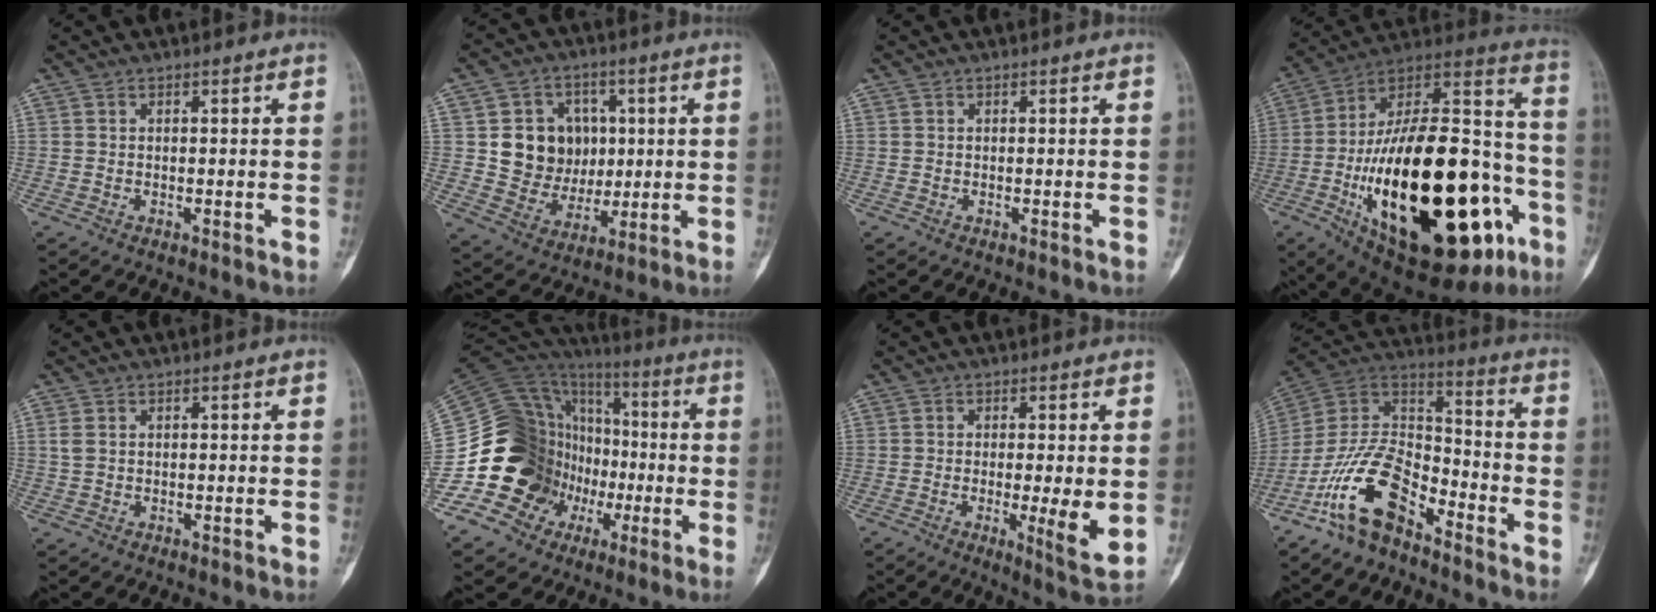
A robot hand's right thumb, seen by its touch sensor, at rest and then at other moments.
{"total": 12.5, "force": [1.9, 11.1, 5.4], "torque": [-0.032, 0.000, 0.046]}
{"total": 0.0}
{"total": 44.9, "force": [-13.0, 19.6, 38.3], "torque": [-0.594, 0.044, -0.187]}
{"total": 1.9, "force": [0.5, 1.3, 1.2], "torque": [-0.036, 0.005, 0.015]}
{"total": 26.1, "force": [-6.2, 21.5, 13.5], "torque": [-0.218, 0.098, -0.097]}
{"total": 7.3, "force": [-0.7, 1.2, 7.2], "torque": [-0.113, -0.021, -0.011]}
{"total": 16.0, "force": [-9.9, 7.9, 9.7], "torque": [-0.165, 0.084, -0.195]}